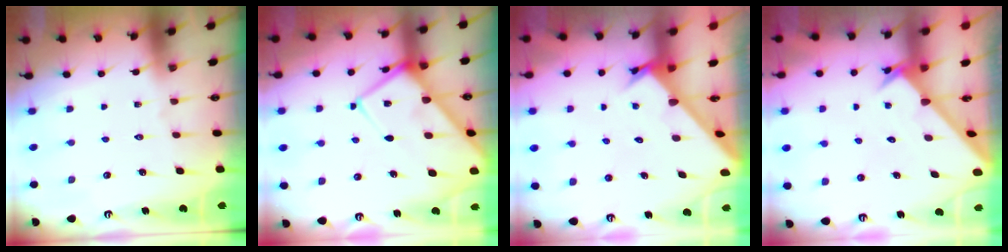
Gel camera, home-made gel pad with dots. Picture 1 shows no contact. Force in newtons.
{"total": 13.8, "press": 13.8, "slide": 1.4}
{"total": 2.6, "press": 2.6, "slide": 0.3}
{"total": 2.5, "press": 2.5, "slide": 0.2}